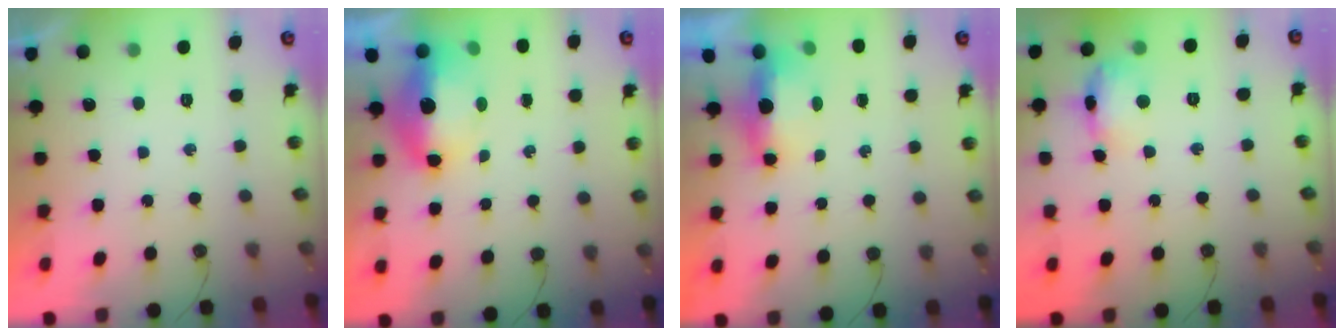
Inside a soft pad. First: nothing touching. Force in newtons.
{"total": 8.5, "press": 8.4, "slide": 0.9}
{"total": 6.5, "press": 5.2, "slide": 3.8}
{"total": 11.8, "press": 11.8, "slide": 0.9}